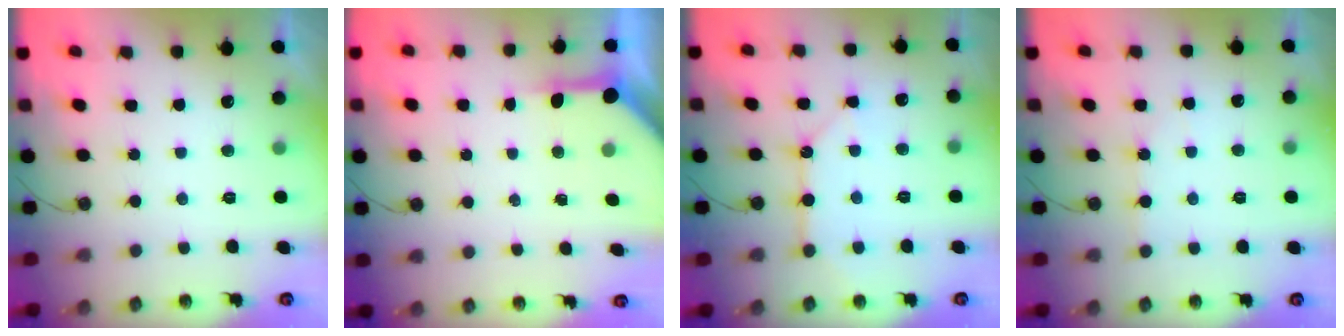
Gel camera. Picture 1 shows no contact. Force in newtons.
{"total": 6.1, "press": 6.1, "slide": 0.4}
{"total": 10.7, "press": 10.7, "slide": 0.9}
{"total": 3.0, "press": 3.0, "slide": 0.4}